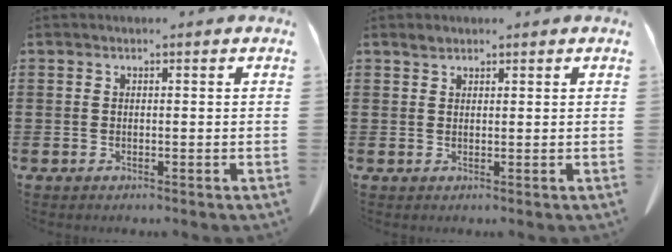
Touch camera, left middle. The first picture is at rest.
{"total": 1.2, "force": [0.9, 0.5, 0.4], "torque": [-0.011, 0.002, 0.018]}